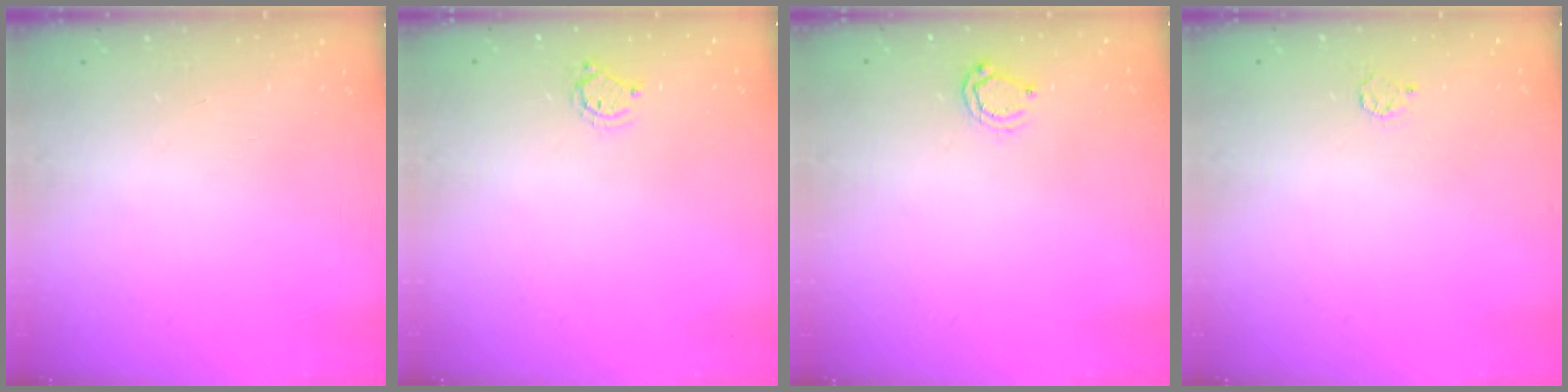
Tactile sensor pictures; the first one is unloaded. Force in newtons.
{"total": 4.1, "press": 4.1, "slide": 0.3}
{"total": 5.7, "press": 5.7, "slide": 0.3}
{"total": 3.5, "press": 3.5, "slide": 0.3}